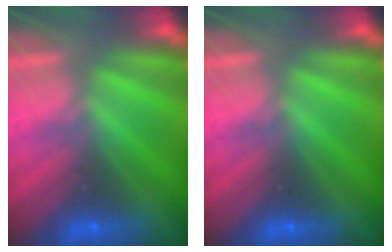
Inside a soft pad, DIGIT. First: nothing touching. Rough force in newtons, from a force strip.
{"total": 0.0}